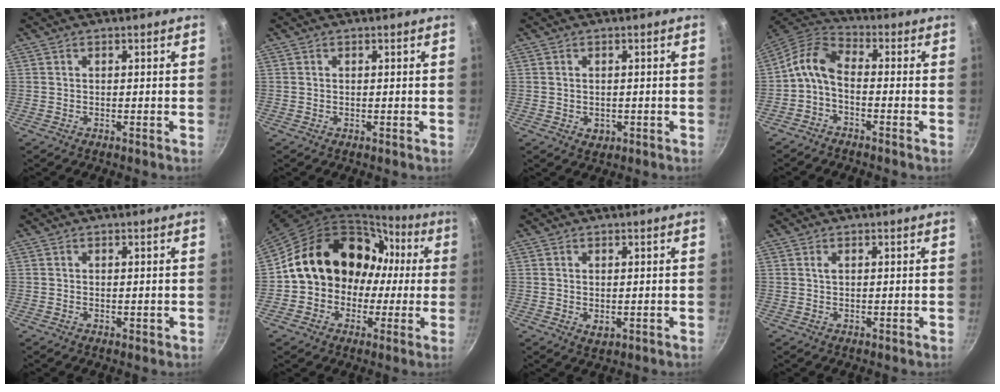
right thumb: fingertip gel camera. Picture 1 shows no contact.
{"total": 0.0}
{"total": 2.0, "force": [-0.3, 1.7, 1.2], "torque": [-0.016, -0.001, 0.000]}
{"total": 7.5, "force": [-1.9, 4.2, 6.0], "torque": [-0.132, 0.041, -0.049]}
{"total": 0.6, "force": [0.1, 0.4, 0.3], "torque": [-0.002, 0.001, 0.002]}
{"total": 18.7, "force": [0.9, 15.5, 10.3], "torque": [-0.136, 0.068, 0.015]}
{"total": 1.8, "force": [0.2, 1.2, 1.3], "torque": [-0.021, -0.005, 0.005]}
{"total": 0.9, "force": [0.4, 0.5, 0.7], "torque": [-0.012, 0.001, 0.006]}